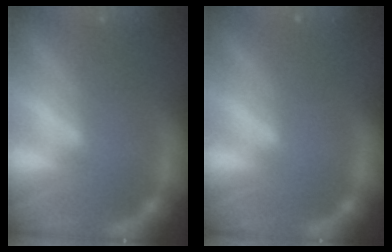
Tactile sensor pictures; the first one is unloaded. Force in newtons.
{"total": 0.0}